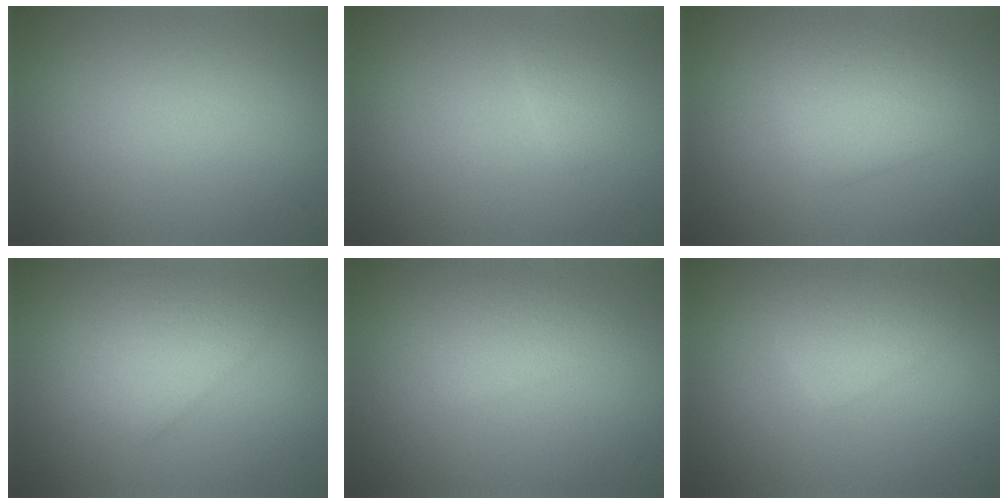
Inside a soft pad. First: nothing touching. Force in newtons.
{"total": 1.1, "press": 1.1, "slide": 0.1}
{"total": 3.0, "press": 3.0, "slide": 0.0}
{"total": 3.0, "press": 3.0, "slide": 0.1}
{"total": 2.1, "press": 2.1, "slide": 0.0}
{"total": 2.5, "press": 2.5, "slide": 0.2}